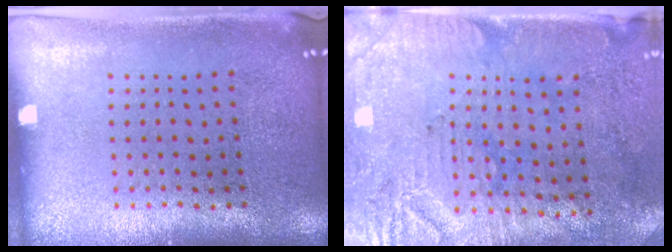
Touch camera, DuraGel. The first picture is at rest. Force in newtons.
{"total": 3.0, "press": 2.5, "slide": 1.6}